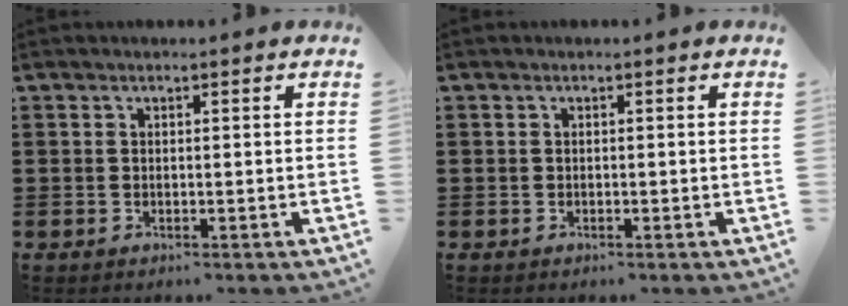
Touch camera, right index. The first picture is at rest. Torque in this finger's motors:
{"motor_torque": [0.33, 0.41, 0.00, -0.01]}